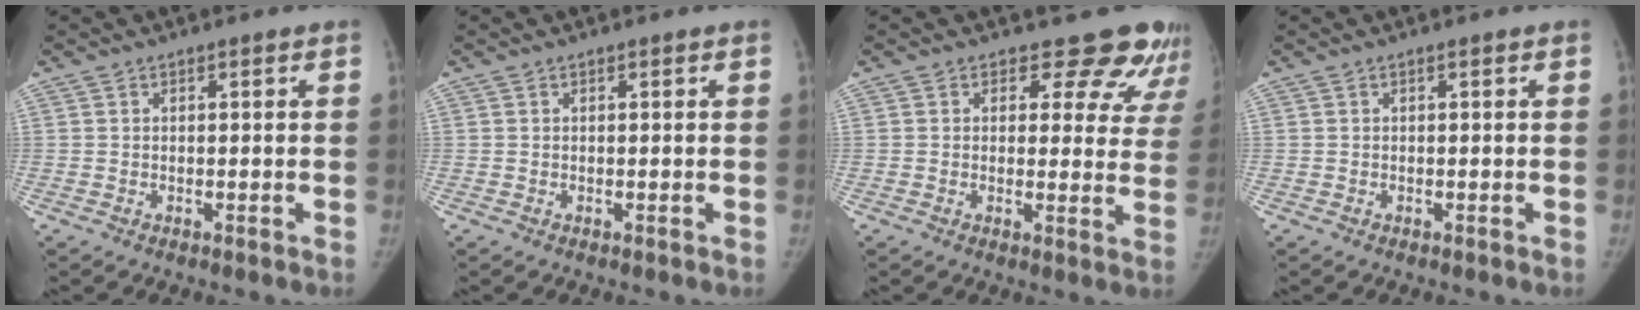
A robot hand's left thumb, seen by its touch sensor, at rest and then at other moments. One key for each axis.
{"total": 0.0}
{"total": 10.5, "fx": 9.0, "fy": 5.0, "fz": 1.8, "tx": 0.035, "ty": -0.054, "tz": 0.077}
{"total": 0.0}